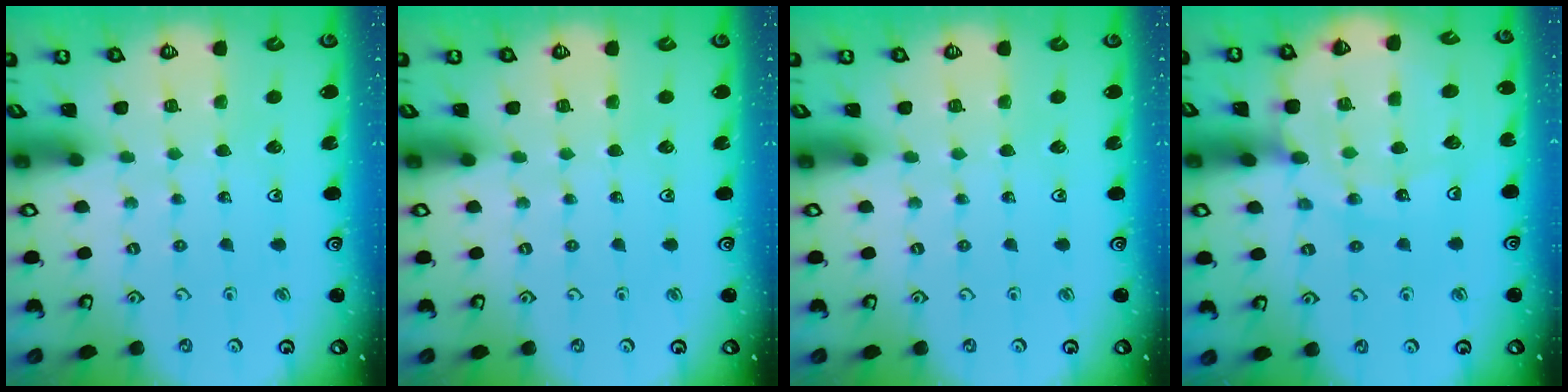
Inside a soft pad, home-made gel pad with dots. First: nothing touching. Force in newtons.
{"total": 0.0}
{"total": 0.0}
{"total": 13.5, "press": 13.5, "slide": 1.2}